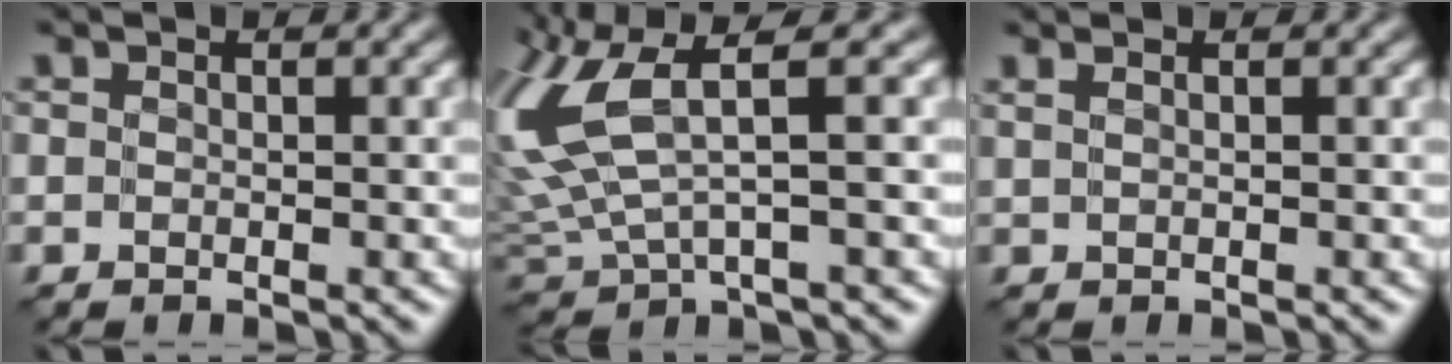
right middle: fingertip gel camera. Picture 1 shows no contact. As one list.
[{"total": 7.6, "force": [2.5, 2.9, 6.6], "torque": [-0.173, 0.003, 0.046]}, {"total": 0.7, "force": [0.6, -0.3, 0.2], "torque": [-0.008, 0.003, 0.015]}]